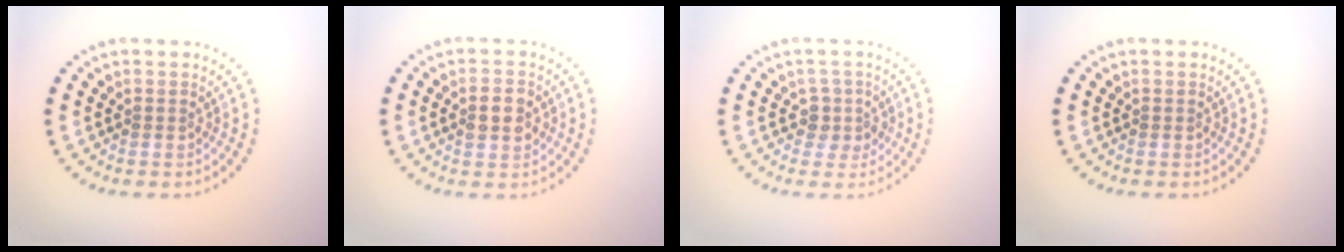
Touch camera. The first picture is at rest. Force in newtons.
{"total": 2.9, "press": 2.9, "slide": 0.2}
{"total": 1.8, "press": 1.4, "slide": 1.2}
{"total": 0.0}